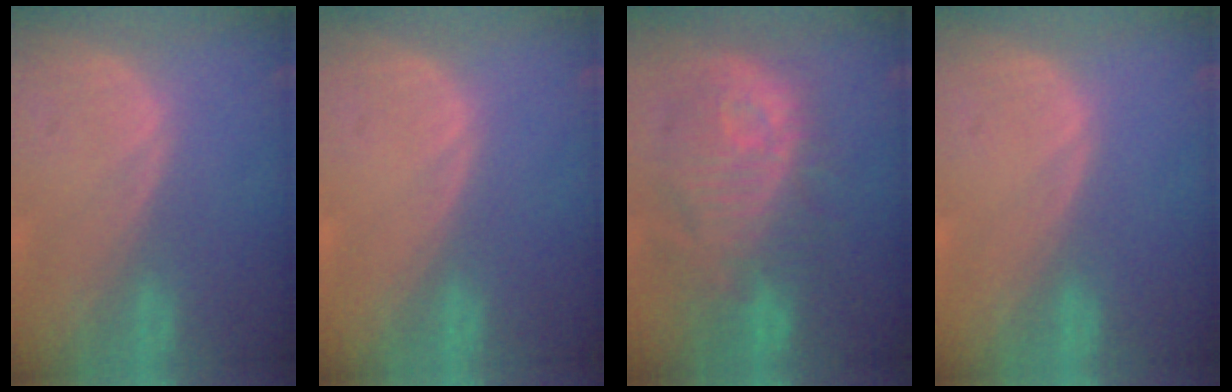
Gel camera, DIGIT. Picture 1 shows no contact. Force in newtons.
{"total": 0.0}
{"total": 11.3, "press": 10.6, "slide": 3.7}
{"total": 0.0}